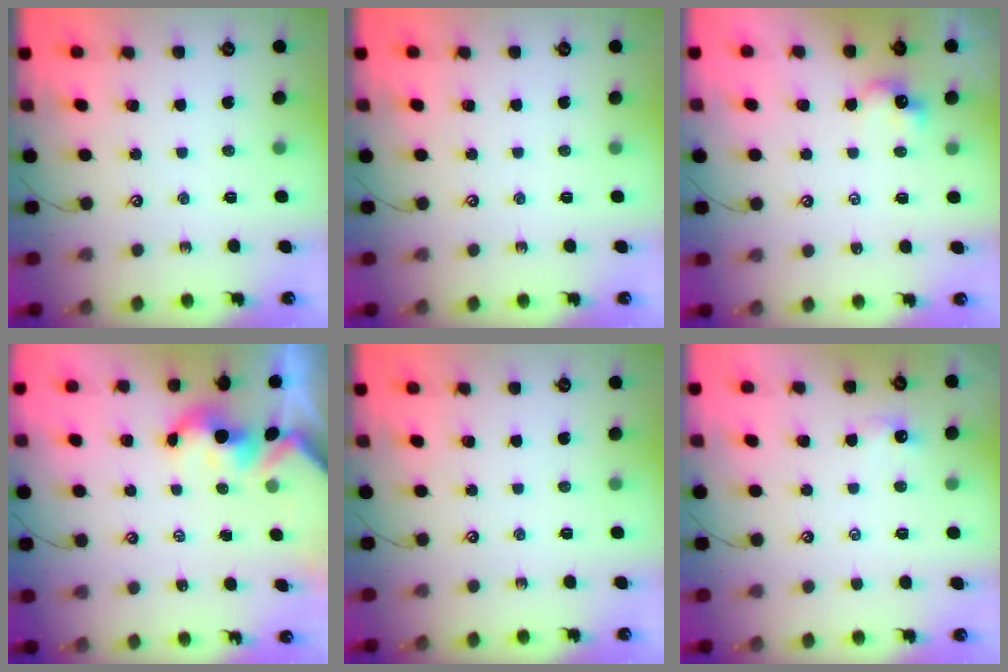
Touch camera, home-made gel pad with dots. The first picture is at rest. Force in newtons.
{"total": 0.0}
{"total": 0.7, "press": 0.7, "slide": 0.3}
{"total": 2.2, "press": 2.2, "slide": 0.2}
{"total": 0.0}
{"total": 0.8, "press": 0.7, "slide": 0.5}